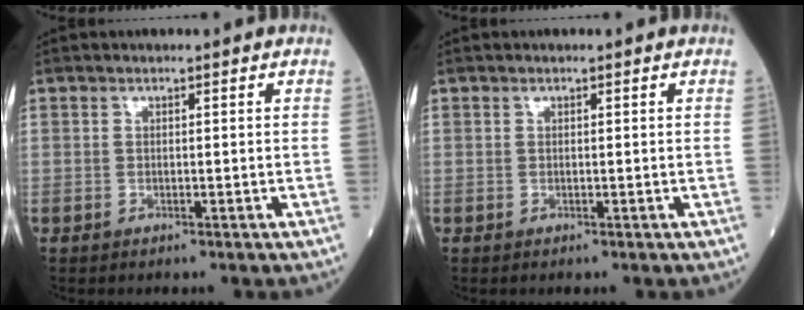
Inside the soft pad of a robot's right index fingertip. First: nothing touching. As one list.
[{"total": 0.0}]